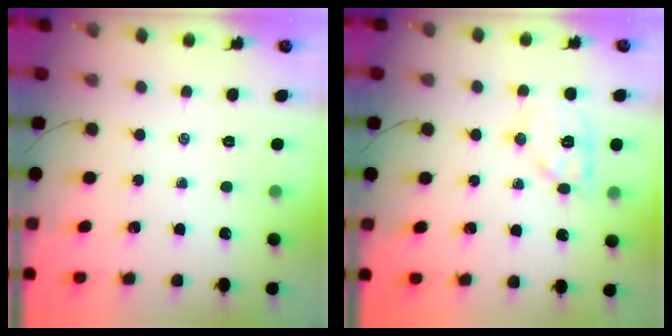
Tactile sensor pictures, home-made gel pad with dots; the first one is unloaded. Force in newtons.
{"total": 11.3, "press": 11.3, "slide": 0.5}